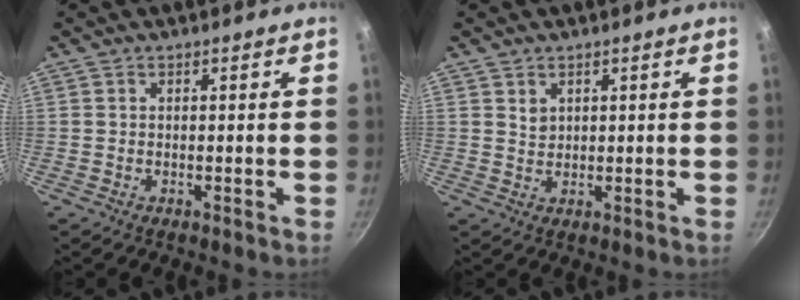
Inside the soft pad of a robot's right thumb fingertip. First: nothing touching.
{"total": 2.1, "force": [1.2, 1.5, 0.8], "torque": [-0.008, -0.002, 0.024]}